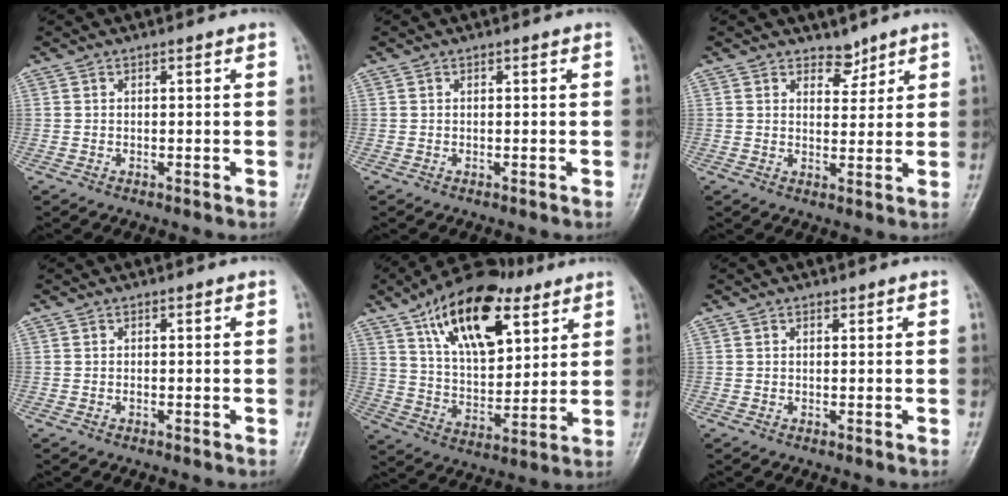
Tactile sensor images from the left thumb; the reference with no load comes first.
{"total": 0.0}
{"total": 3.3, "force": [2.7, 1.8, 0.6], "torque": [0.013, -0.020, 0.041]}
{"total": 0.0}
{"total": 20.5, "force": [10.5, 10.1, 14.5], "torque": [-0.204, -0.034, 0.180]}
{"total": 0.6, "force": [0.4, 0.4, 0.2], "torque": [-0.002, -0.002, 0.004]}